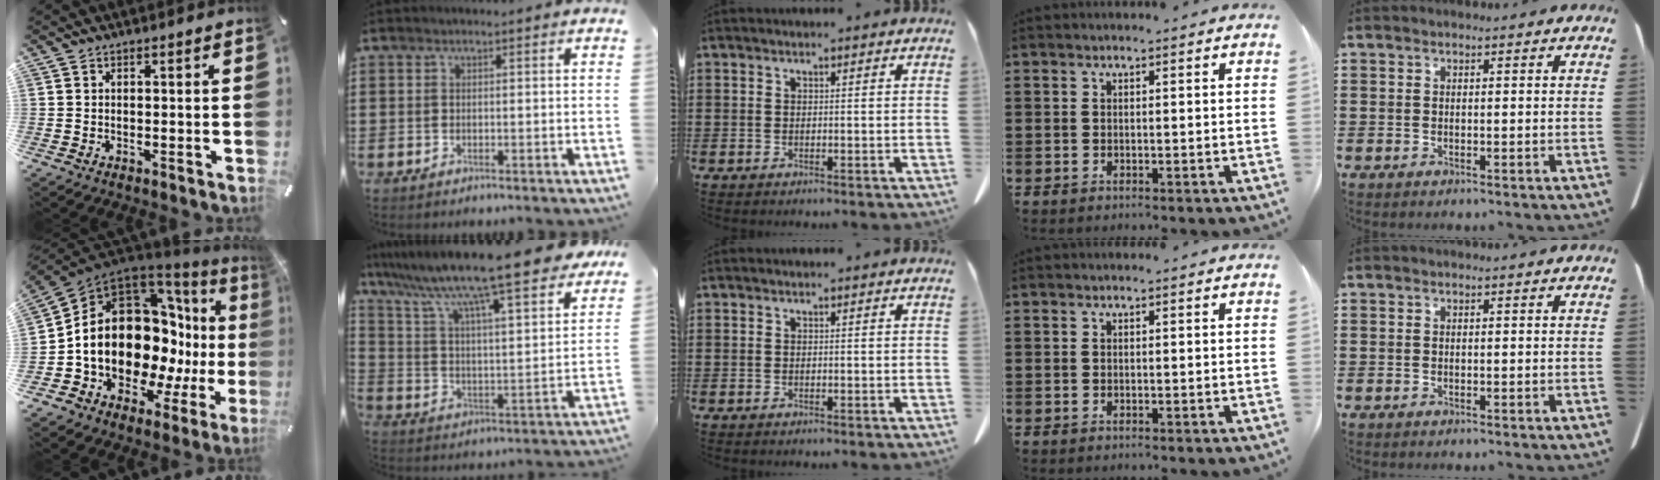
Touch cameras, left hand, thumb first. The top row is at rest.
{"thumb": {"total": 21.8, "force": [0.6, 14.8, 16.0], "torque": [-0.288, -0.048, 0.029]}, "index": {"total": 12.6, "force": [10.7, 0.0, 6.7], "torque": [-0.168, -0.071, 0.178]}}